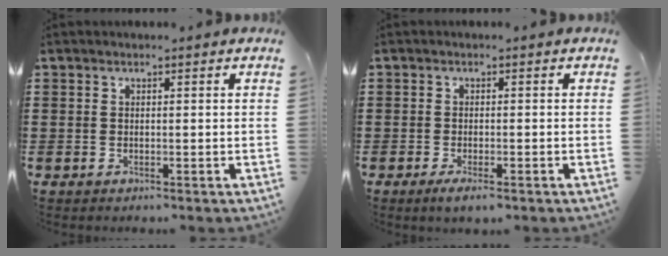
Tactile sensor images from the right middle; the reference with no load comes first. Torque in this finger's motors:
{"motor_torque": [2.14, 0.00, 0.28, 0.21]}